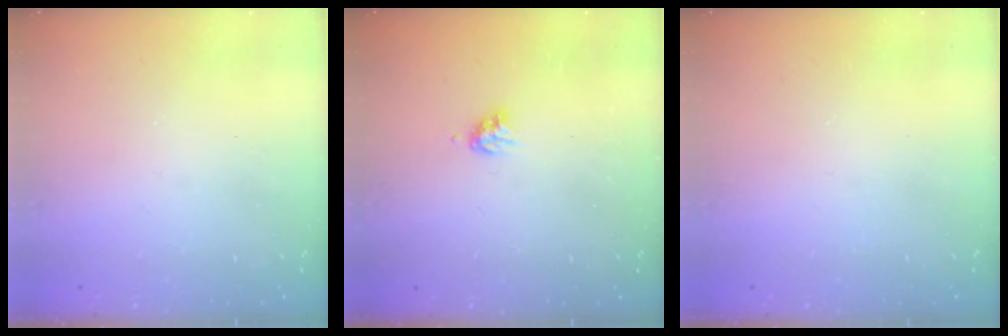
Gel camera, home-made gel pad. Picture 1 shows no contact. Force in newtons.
{"total": 4.2, "press": 4.1, "slide": 0.5}
{"total": 0.0}